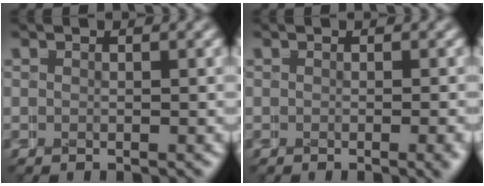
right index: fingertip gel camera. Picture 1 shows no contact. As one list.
[{"total": 0.8, "force": [-0.4, -0.2, 0.7], "torque": [-0.007, 0.000, -0.005]}]